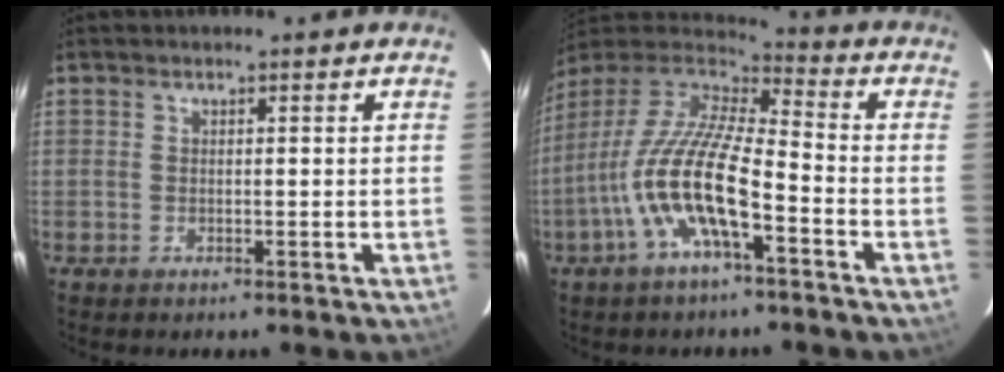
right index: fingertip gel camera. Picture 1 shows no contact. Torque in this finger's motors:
{"motor_torque": [1.57, -0.57, 1.05, 0.21]}